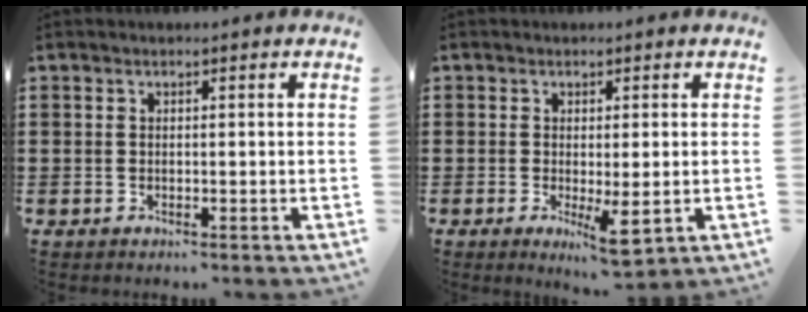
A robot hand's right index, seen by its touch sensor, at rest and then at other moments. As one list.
[{"total": 4.4, "force": [-0.9, 1.3, 4.1], "torque": [-0.073, -0.006, -0.011]}]